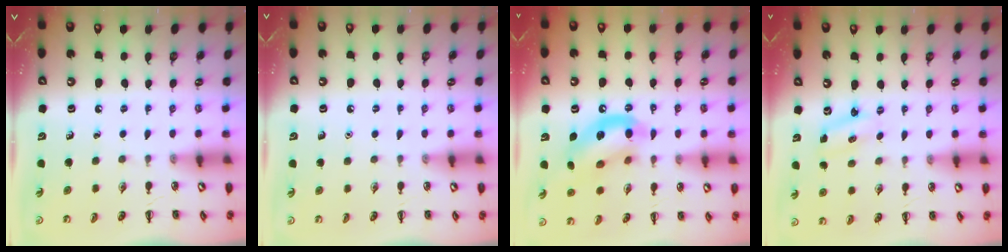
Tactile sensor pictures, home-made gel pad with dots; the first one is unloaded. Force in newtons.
{"total": 1.6, "press": 1.6, "slide": 0.1}
{"total": 14.4, "press": 14.1, "slide": 3.0}
{"total": 2.6, "press": 2.6, "slide": 0.5}